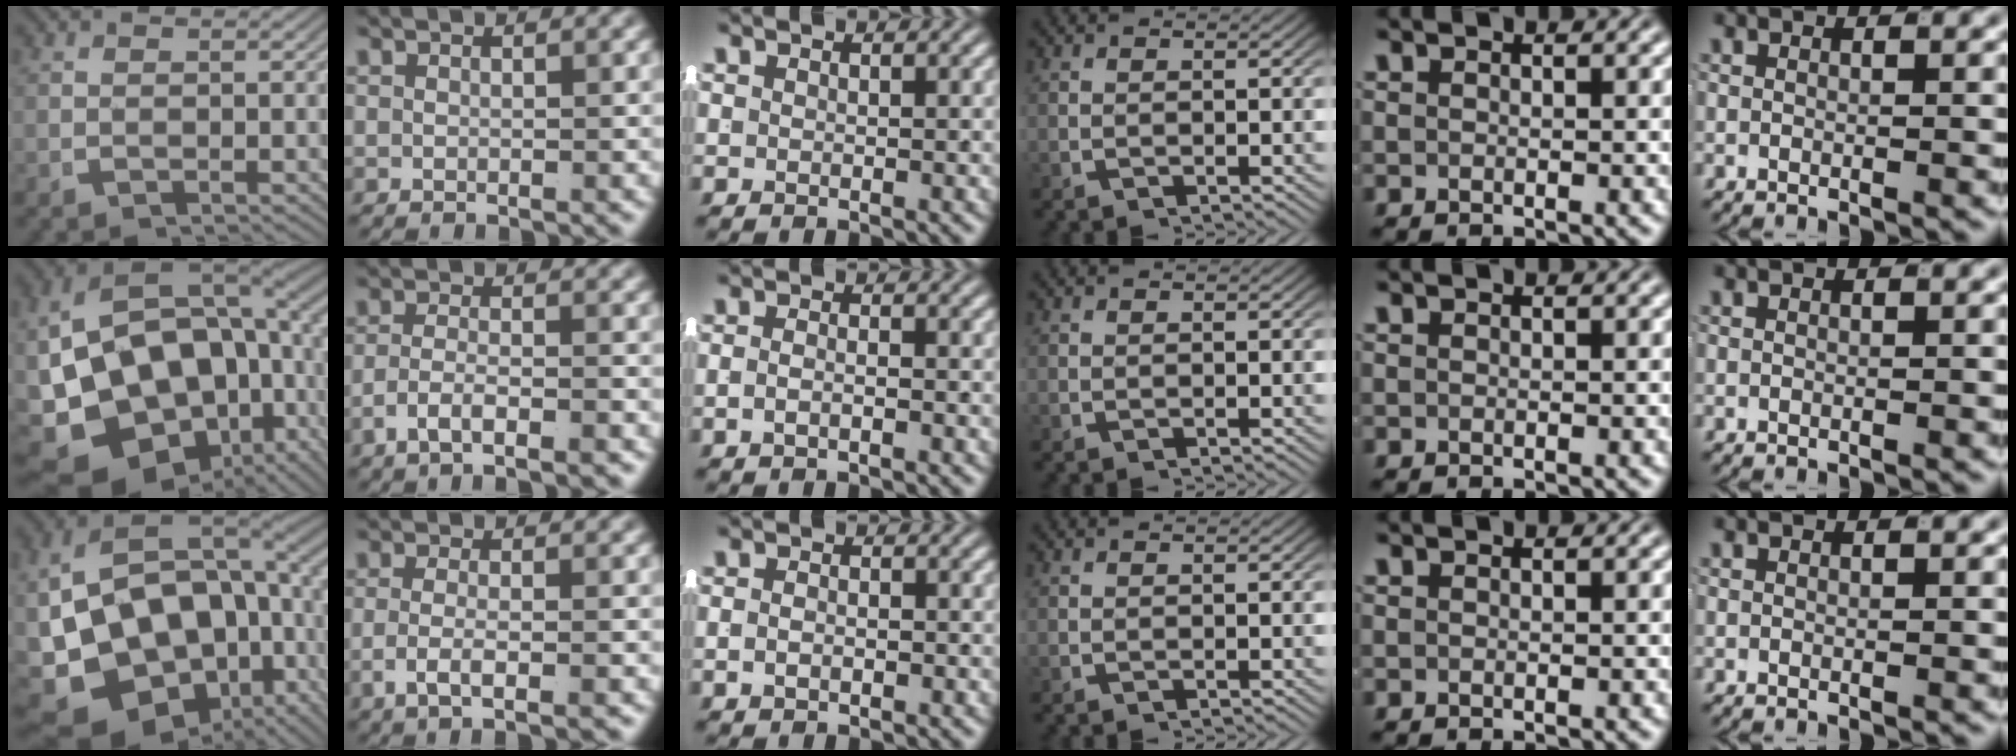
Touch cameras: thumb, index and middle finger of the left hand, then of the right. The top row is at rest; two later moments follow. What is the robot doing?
{"motion": "lift_and_place", "object": "shorts"}